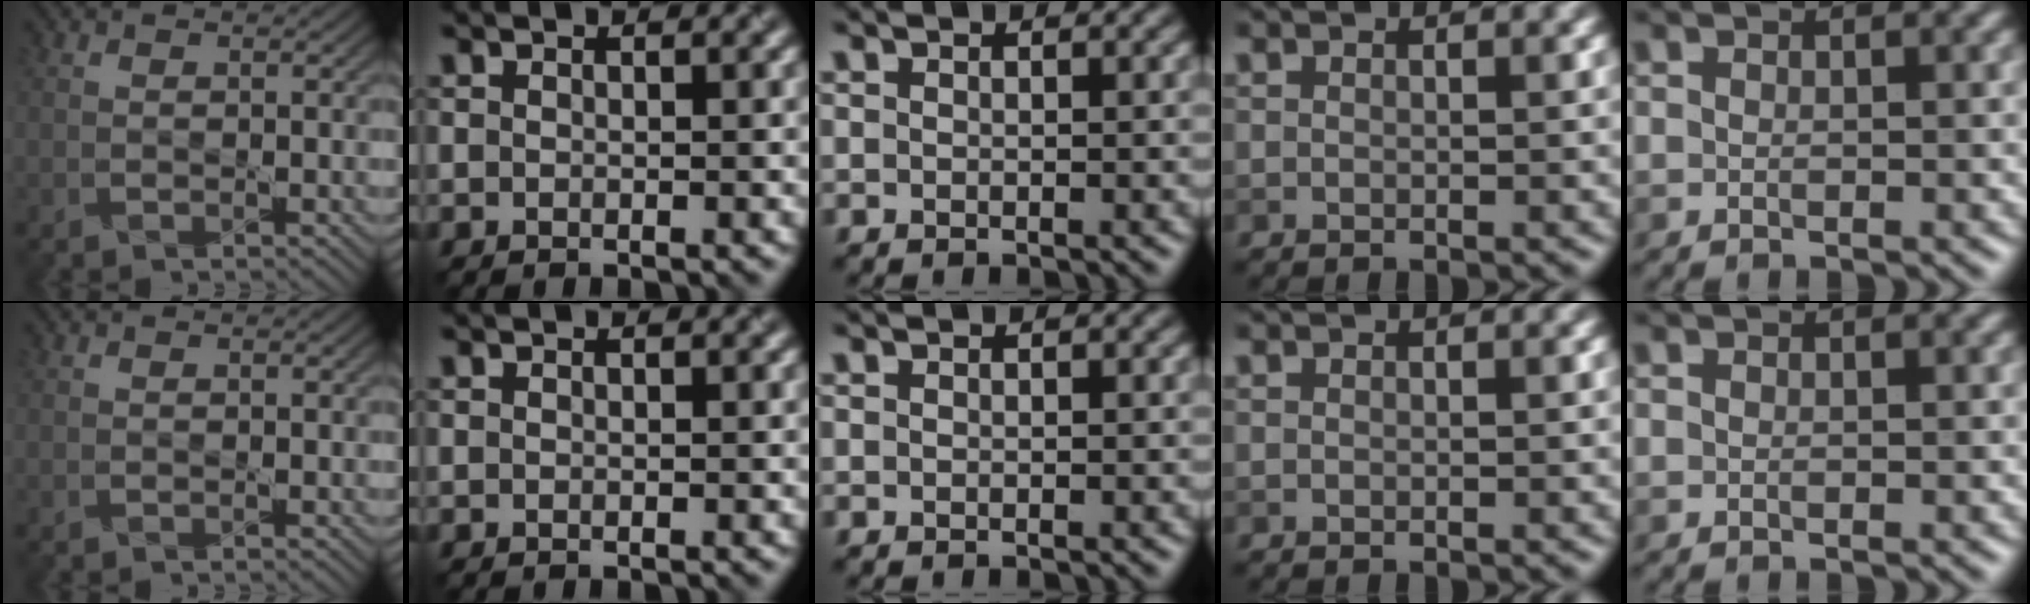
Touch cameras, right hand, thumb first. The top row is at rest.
{}